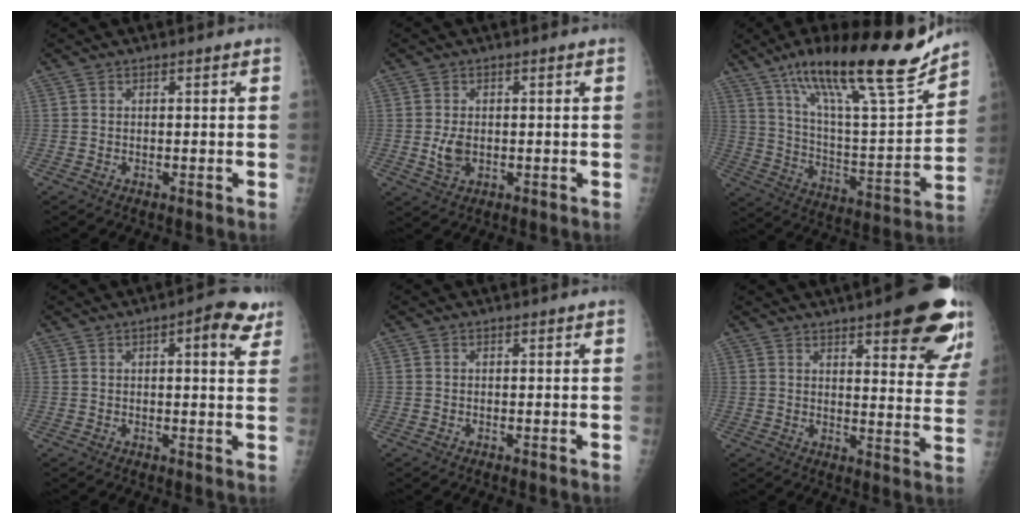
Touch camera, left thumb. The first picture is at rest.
{"total": 3.7, "force": [-0.4, 2.4, 2.8], "torque": [-0.050, -0.002, -0.002]}
{"total": 26.5, "force": [18.5, 5.5, 18.2], "torque": [-0.272, -0.065, 0.309]}
{"total": 7.2, "force": [3.5, 2.4, 5.9], "torque": [-0.059, -0.007, 0.036]}
{"total": 0.0}
{"total": 20.3, "force": [12.2, 5.5, 15.3], "torque": [-0.164, -0.047, 0.145]}